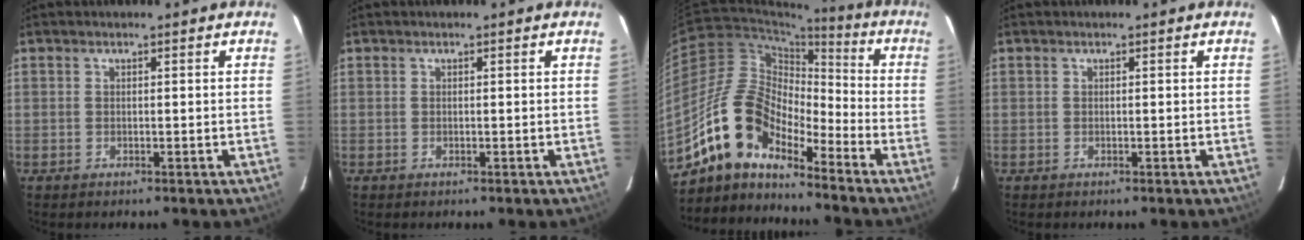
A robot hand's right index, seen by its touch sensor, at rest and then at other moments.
{"total": 0.0}
{"total": 13.3, "force": [-10.6, 5.2, 6.2], "torque": [-0.109, 0.018, -0.210]}
{"total": 0.0}